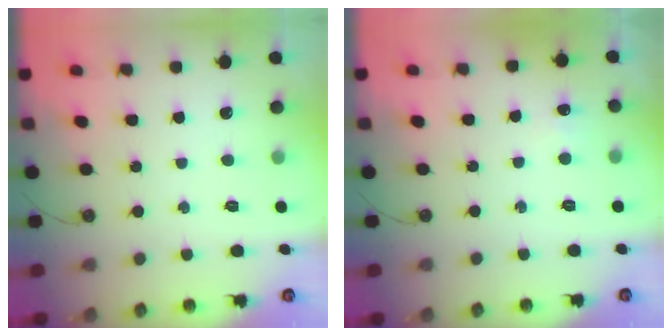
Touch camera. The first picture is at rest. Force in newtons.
{"total": 3.6, "press": 3.6, "slide": 0.5}